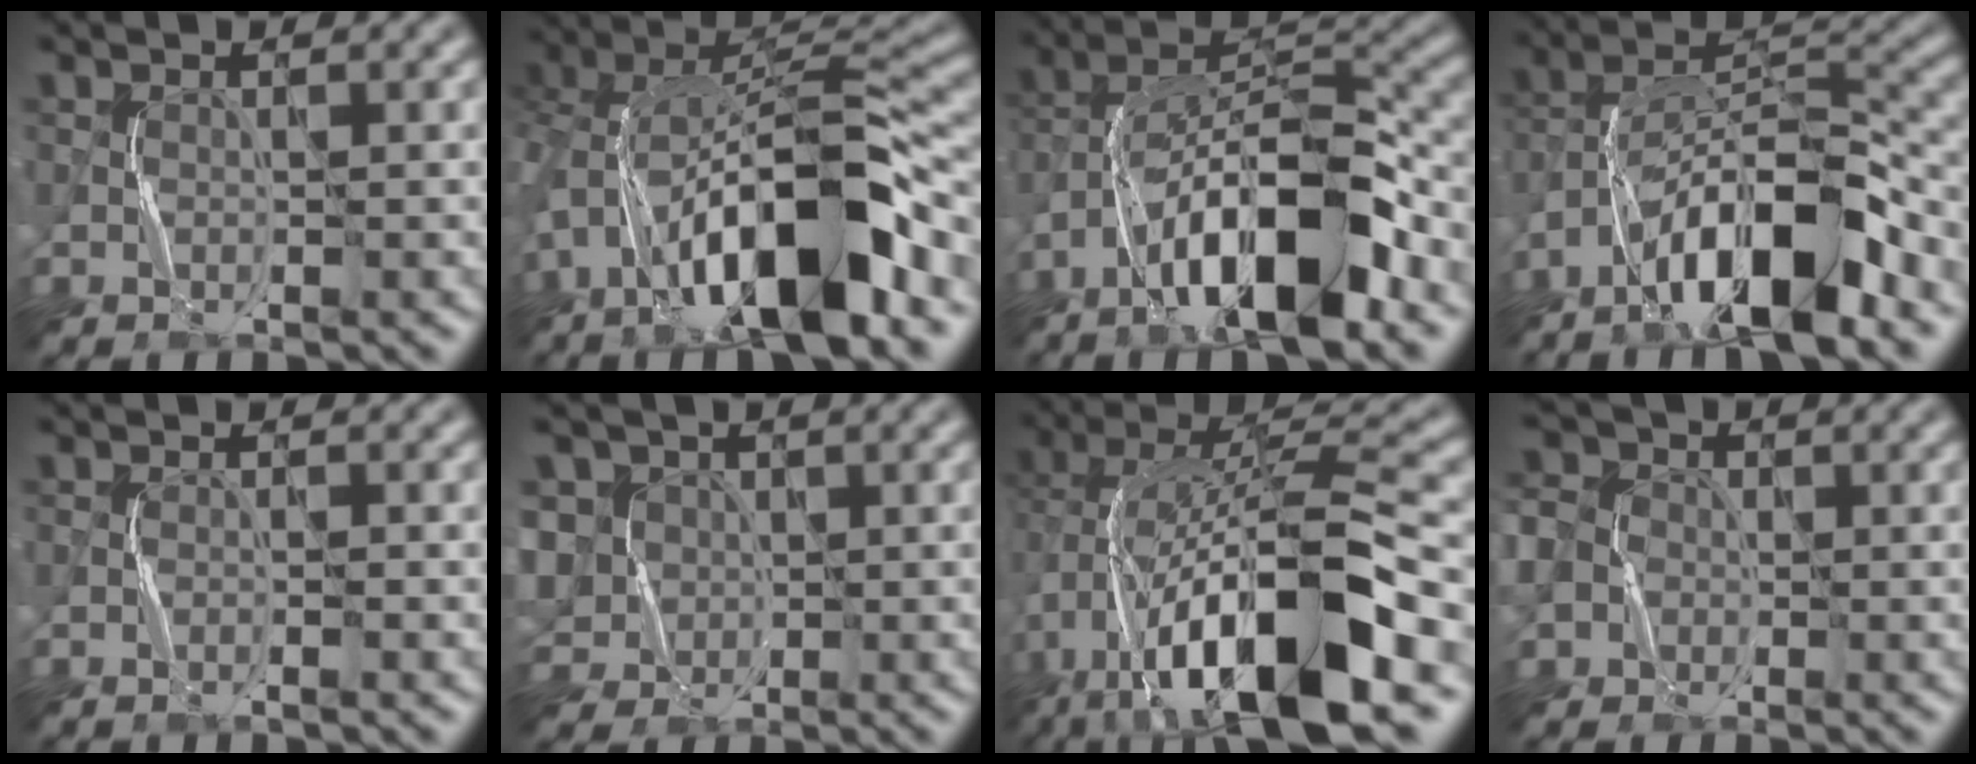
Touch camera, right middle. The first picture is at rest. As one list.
[{"total": 13.6, "force": [-5.8, 5.1, 11.3], "torque": [-0.190, 0.010, -0.101]}, {"total": 12.0, "force": [-6.6, 3.5, 9.4], "torque": [-0.159, 0.022, -0.121]}, {"total": 11.3, "force": [-7.1, 3.0, 8.3], "torque": [-0.137, 0.019, -0.132]}, {"total": 0.8, "force": [-0.6, 0.0, 0.6], "torque": [-0.013, 0.004, -0.010]}, {"total": 7.2, "force": [0.7, 6.3, 3.2], "torque": [-0.087, 0.030, -0.011]}, {"total": 15.6, "force": [-5.9, 4.9, 13.5], "torque": [-0.234, 0.024, -0.095]}, {"total": 8.6, "force": [-1.9, 7.8, 3.2], "torque": [-0.082, 0.008, -0.078]}]